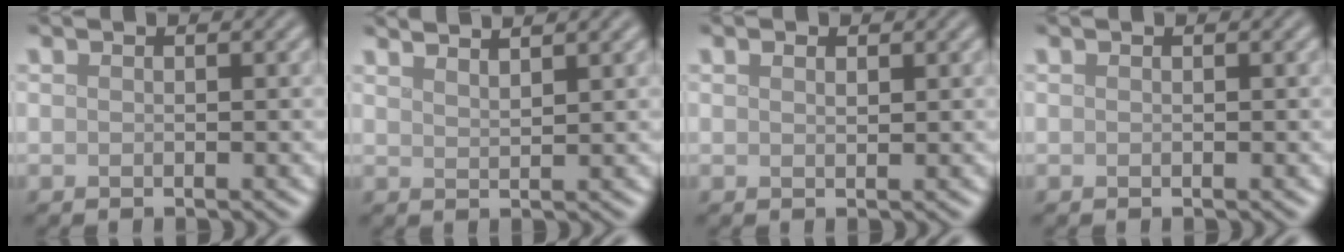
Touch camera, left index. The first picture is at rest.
{"total": 3.3, "force": [2.8, 0.8, 1.5], "torque": [0.004, 0.015, 0.019]}
{"total": 0.7, "force": [0.5, 0.3, 0.5], "torque": [-0.010, -0.002, 0.009]}
{"total": 0.0}